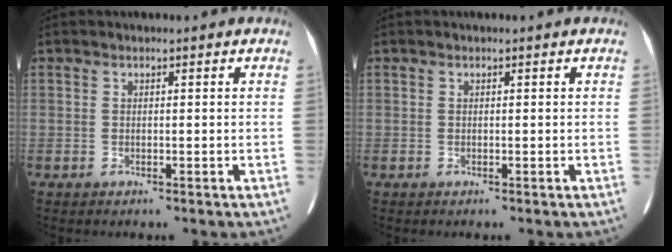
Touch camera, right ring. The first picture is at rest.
{"total": 0.0}